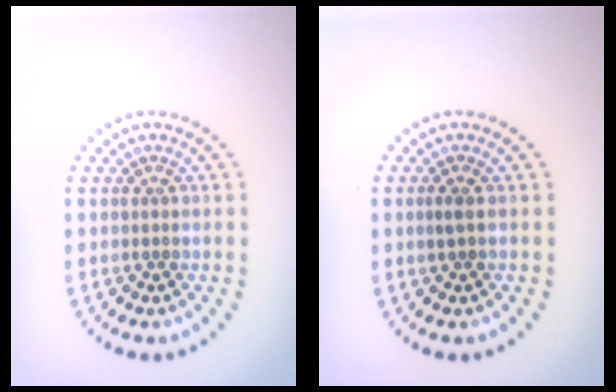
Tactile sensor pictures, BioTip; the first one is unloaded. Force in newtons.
{"total": 0.8, "press": 0.7, "slide": 0.4}